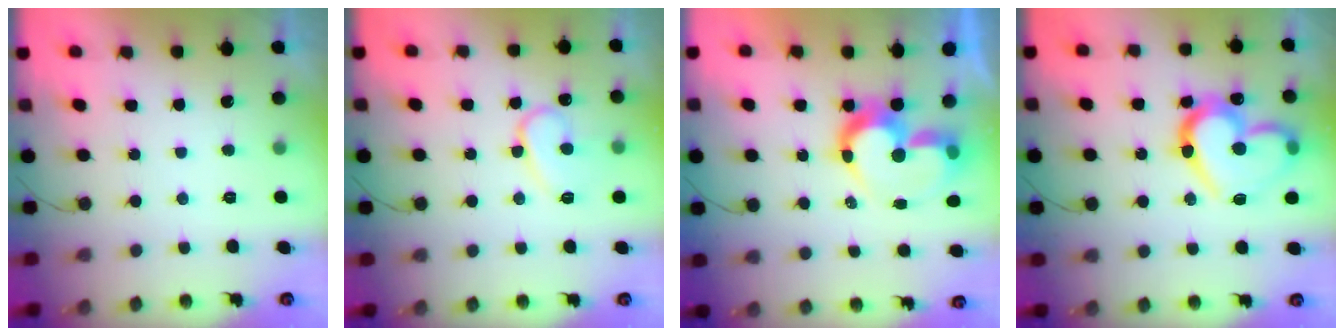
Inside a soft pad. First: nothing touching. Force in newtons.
{"total": 10.2, "press": 10.2, "slide": 1.1}
{"total": 13.2, "press": 13.1, "slide": 1.5}
{"total": 20.6, "press": 20.5, "slide": 2.3}